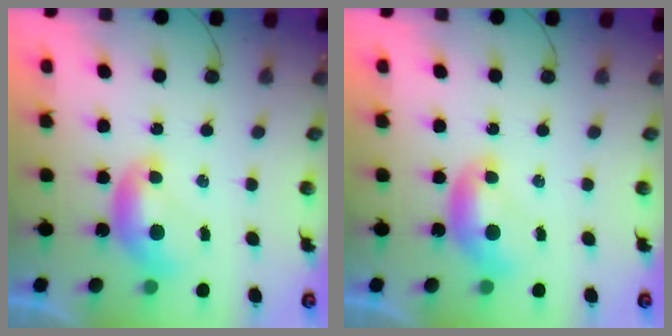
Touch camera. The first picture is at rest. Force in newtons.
{"total": 0.0}